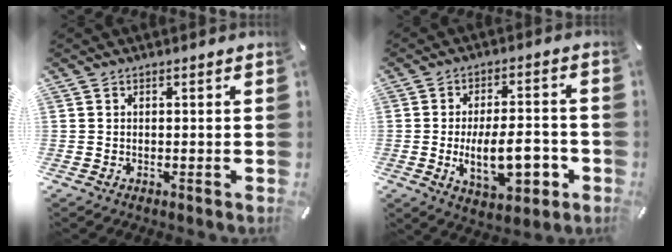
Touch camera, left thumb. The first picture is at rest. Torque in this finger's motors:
{"motor_torque": [0.64, 1.93, 0.70, -0.32, 0.16]}